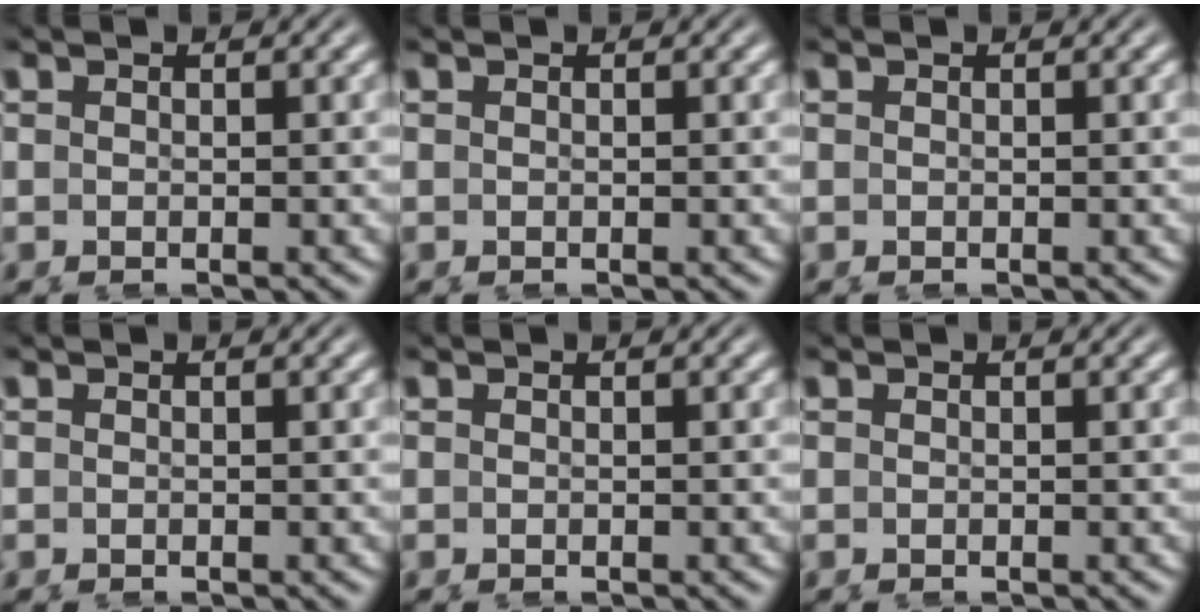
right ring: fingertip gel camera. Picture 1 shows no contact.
{"total": 0.0}
{"total": 0.0}
{"total": 0.0}
{"total": 0.0}
{"total": 0.0}